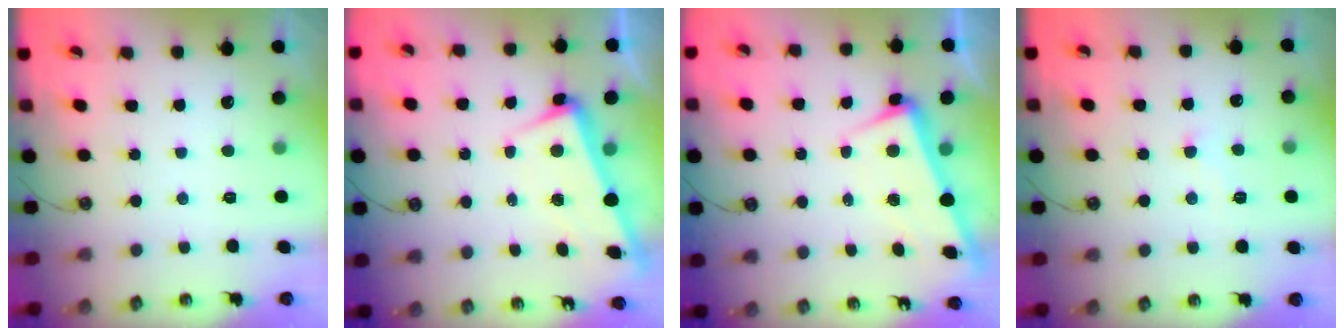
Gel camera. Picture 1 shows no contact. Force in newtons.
{"total": 2.9, "press": 2.8, "slide": 0.9}
{"total": 2.9, "press": 2.8, "slide": 0.9}
{"total": 1.7, "press": 1.7, "slide": 0.2}